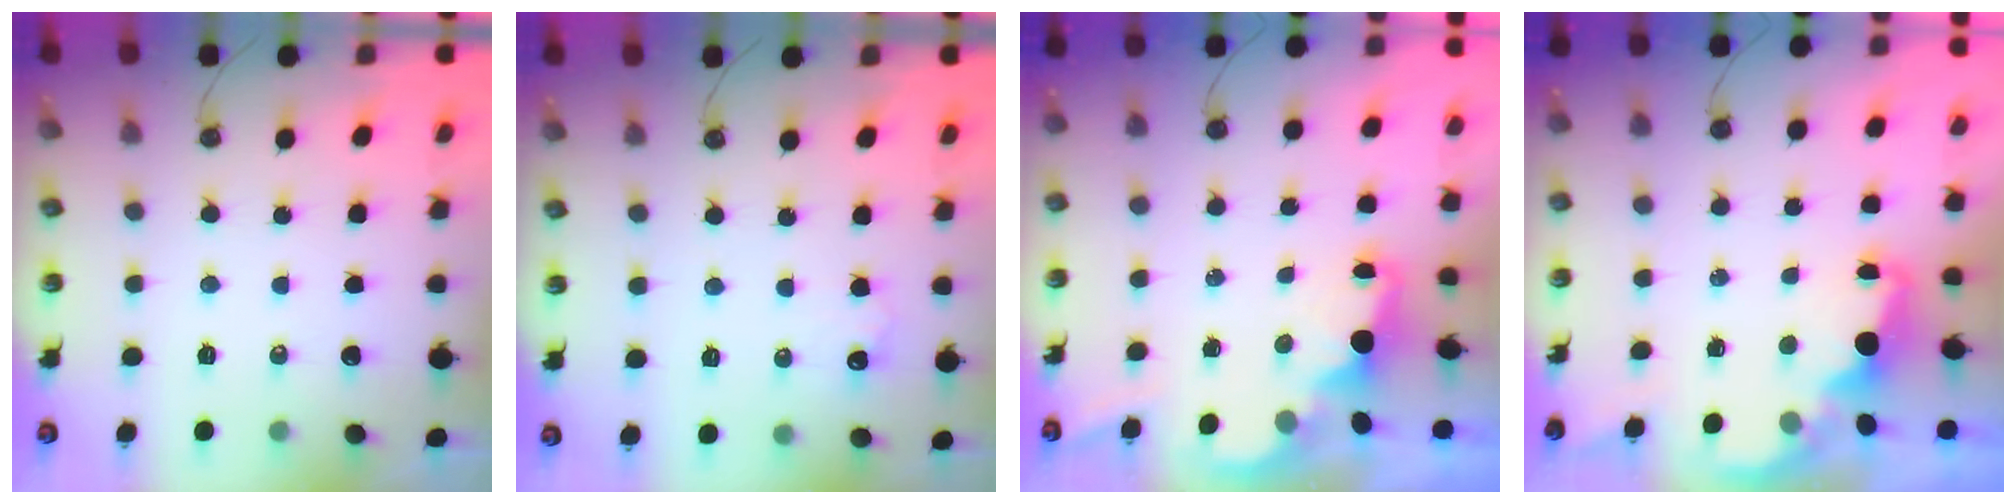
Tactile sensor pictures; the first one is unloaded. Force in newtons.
{"total": 6.5, "press": 6.5, "slide": 0.7}
{"total": 1.7, "press": 1.6, "slide": 0.7}
{"total": 1.9, "press": 1.8, "slide": 0.8}